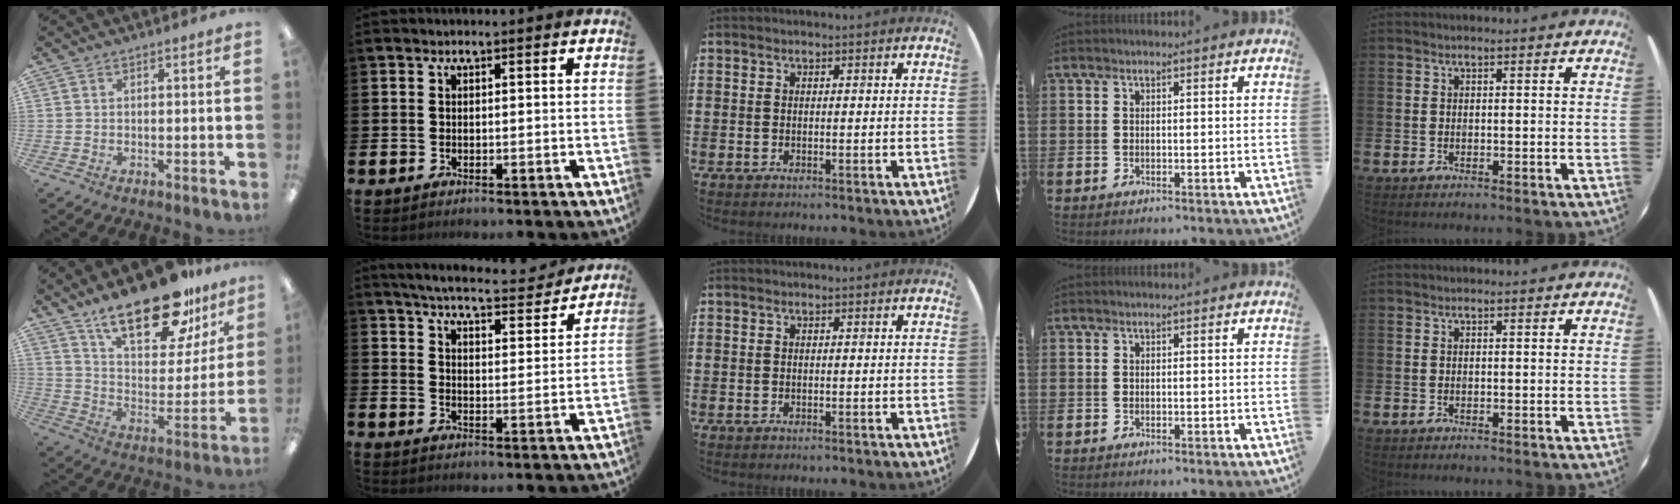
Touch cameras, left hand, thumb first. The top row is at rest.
{"thumb": {"total": 24.0, "force": [16.9, 9.8, 13.9], "torque": [-0.219, -0.100, 0.290]}, "index": {"total": 5.6, "force": [5.4, 0.5, 1.4], "torque": [-0.042, -0.043, 0.090]}}